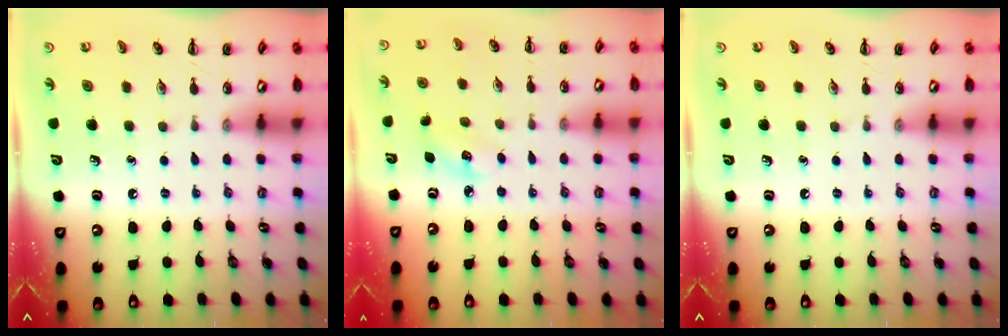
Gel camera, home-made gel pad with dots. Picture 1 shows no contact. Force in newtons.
{"total": 4.1, "press": 4.0, "slide": 0.9}
{"total": 0.0}